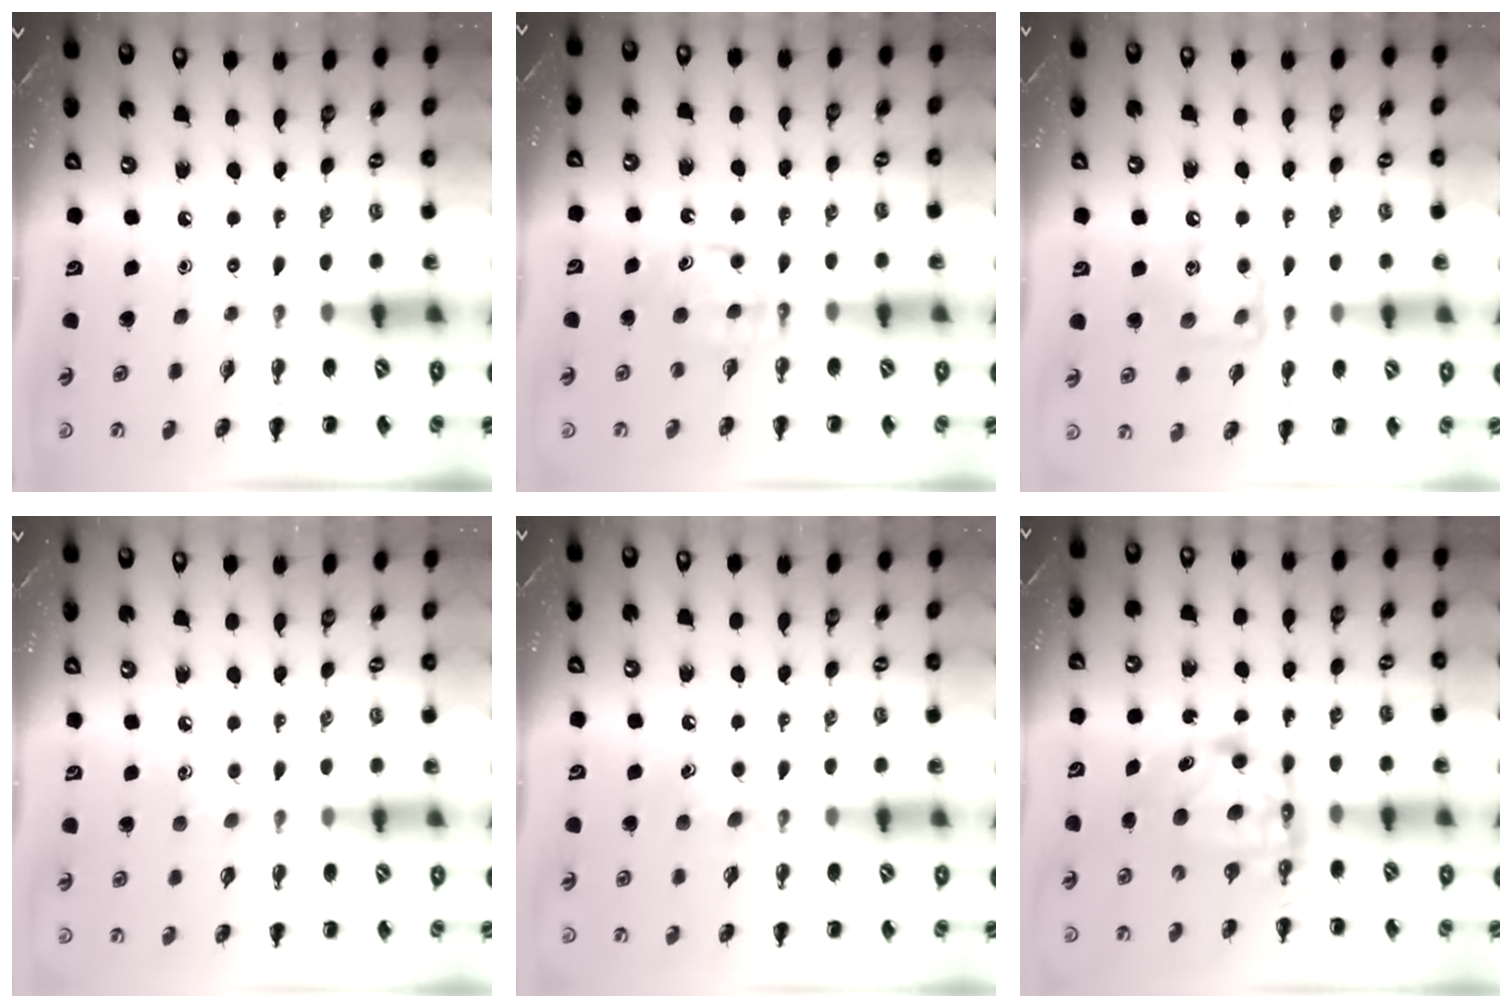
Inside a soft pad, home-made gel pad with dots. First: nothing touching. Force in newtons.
{"total": 5.3, "press": 5.3, "slide": 1.0}
{"total": 11.8, "press": 11.8, "slide": 1.2}
{"total": 4.4, "press": 4.2, "slide": 1.2}
{"total": 5.5, "press": 5.2, "slide": 1.7}
{"total": 6.8, "press": 6.7, "slide": 1.3}